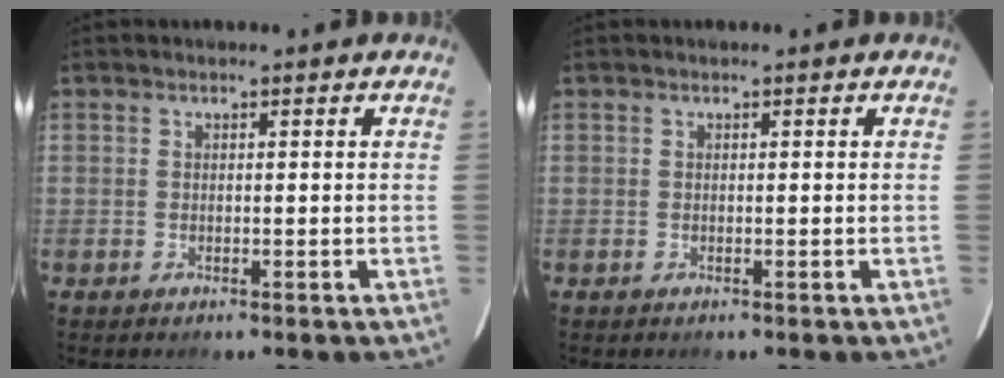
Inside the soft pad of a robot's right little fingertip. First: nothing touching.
{"total": 0.0}